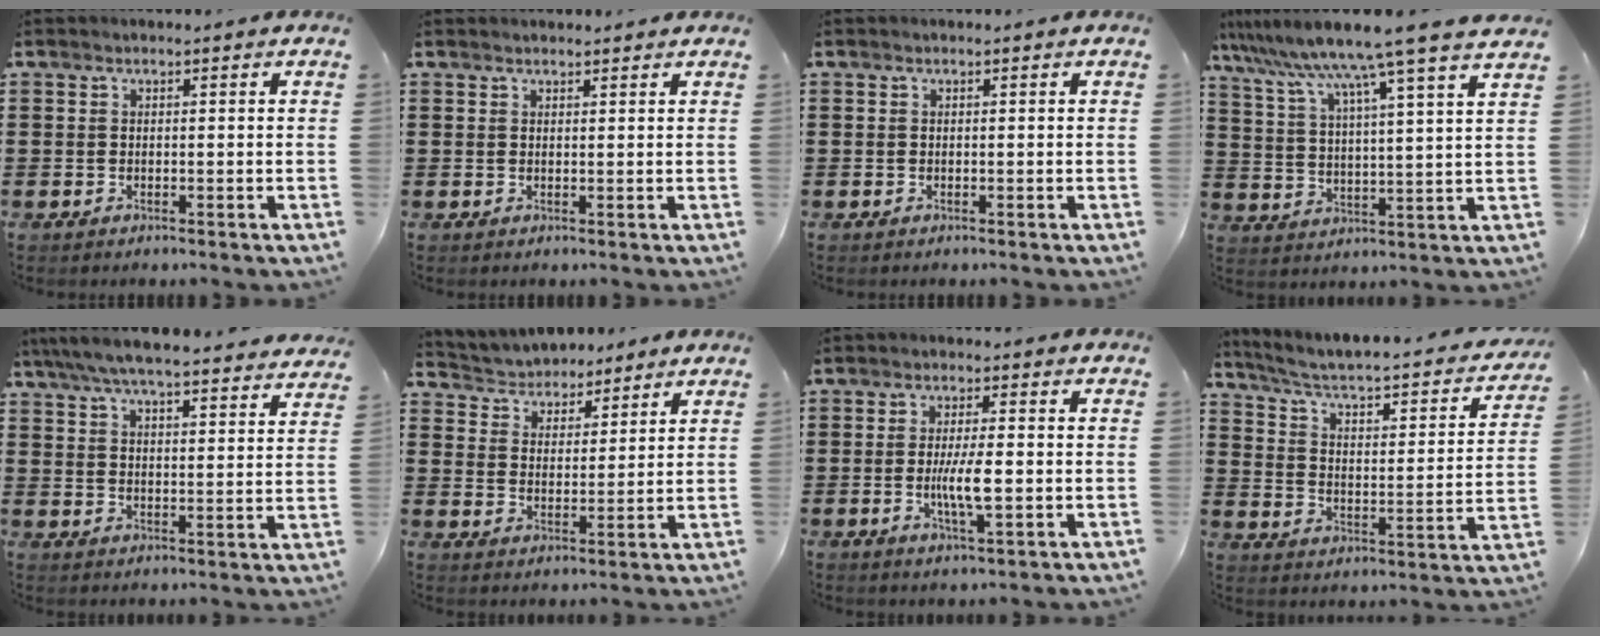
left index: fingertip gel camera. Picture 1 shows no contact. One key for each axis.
{"total": 0.9, "fx": 0.9, "fy": 0.1, "fz": 0.0, "tx": -0.002, "ty": 0.000, "tz": 0.018}
{"total": 0.0}
{"total": 9.3, "fx": 7.9, "fy": -1.5, "fz": 4.6, "tx": -0.121, "ty": -0.051, "tz": 0.126}
{"total": 6.1, "fx": 5.7, "fy": 0.1, "fz": 2.2, "tx": -0.066, "ty": -0.033, "tz": 0.099}
{"total": 4.1, "fx": 3.8, "fy": 1.3, "fz": -0.6, "tx": -0.012, "ty": -0.019, "tz": 0.065}
{"total": 5.8, "fx": -0.6, "fy": 1.0, "fz": 5.7, "tx": -0.111, "ty": -0.004, "tz": -0.017}
{"total": 3.3, "fx": 2.1, "fy": 0.6, "fz": 2.5, "tx": -0.062, "ty": -0.030, "tz": 0.022}